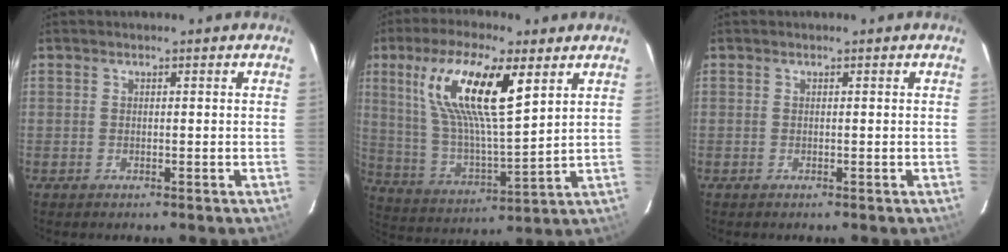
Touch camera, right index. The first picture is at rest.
{"total": 18.3, "force": [8.2, 4.7, 15.6], "torque": [-0.295, 0.007, 0.162]}
{"total": 0.0}